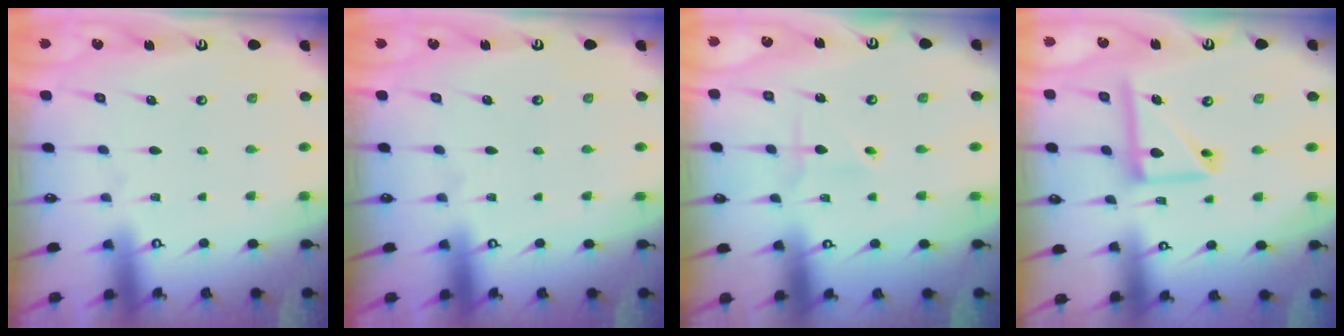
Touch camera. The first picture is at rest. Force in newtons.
{"total": 0.0}
{"total": 2.2, "press": 2.2, "slide": 0.2}
{"total": 14.6, "press": 14.5, "slide": 1.5}